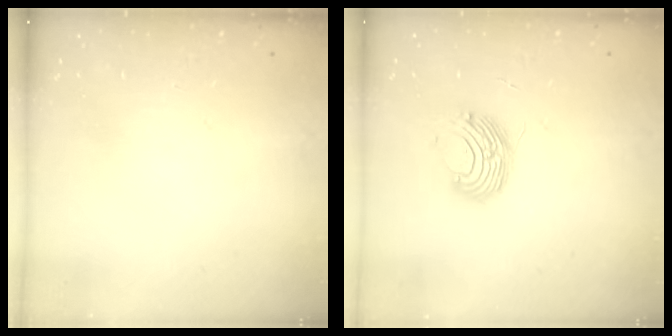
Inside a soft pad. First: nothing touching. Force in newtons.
{"total": 11.4, "press": 11.3, "slide": 1.1}